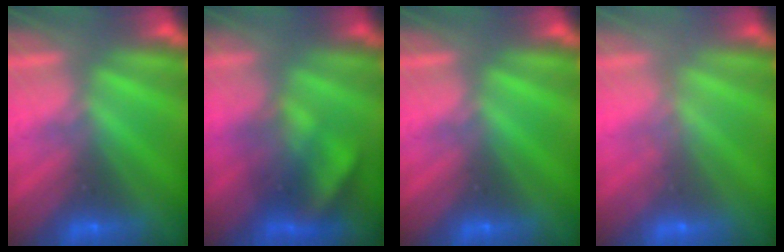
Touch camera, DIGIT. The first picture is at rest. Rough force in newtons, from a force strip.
{"total": 3.6}
{"total": 0.0}
{"total": 1.7}